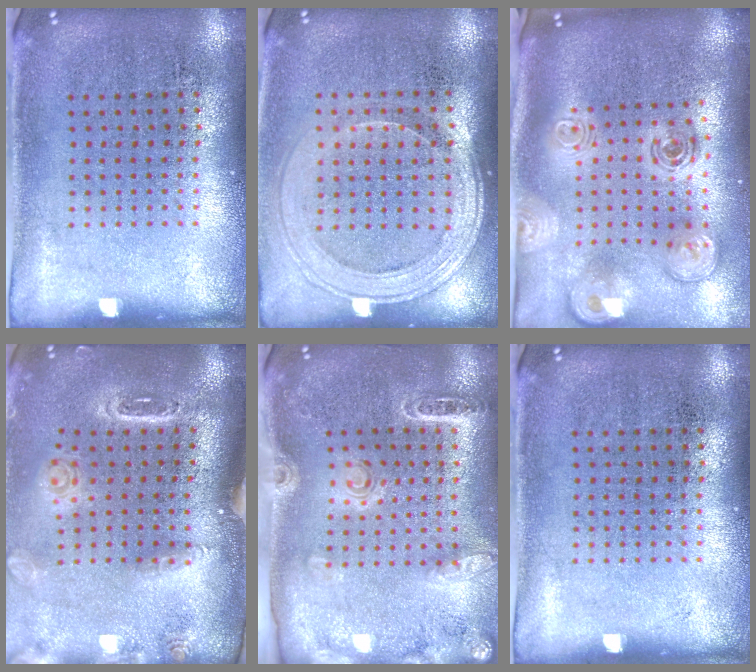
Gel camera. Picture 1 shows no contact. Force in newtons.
{"total": 1.6, "press": 1.4, "slide": 0.7}
{"total": 3.1, "press": 2.1, "slide": 2.3}
{"total": 1.6, "press": 1.6, "slide": 0.5}
{"total": 1.7, "press": 1.7, "slide": 0.1}
{"total": 0.0}